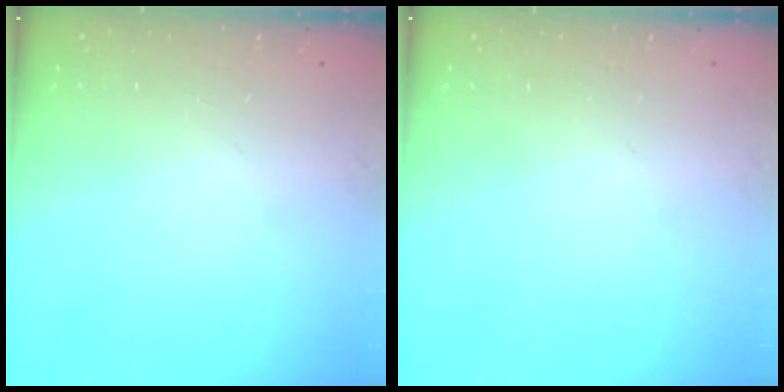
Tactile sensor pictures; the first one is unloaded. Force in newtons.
{"total": 0.0}